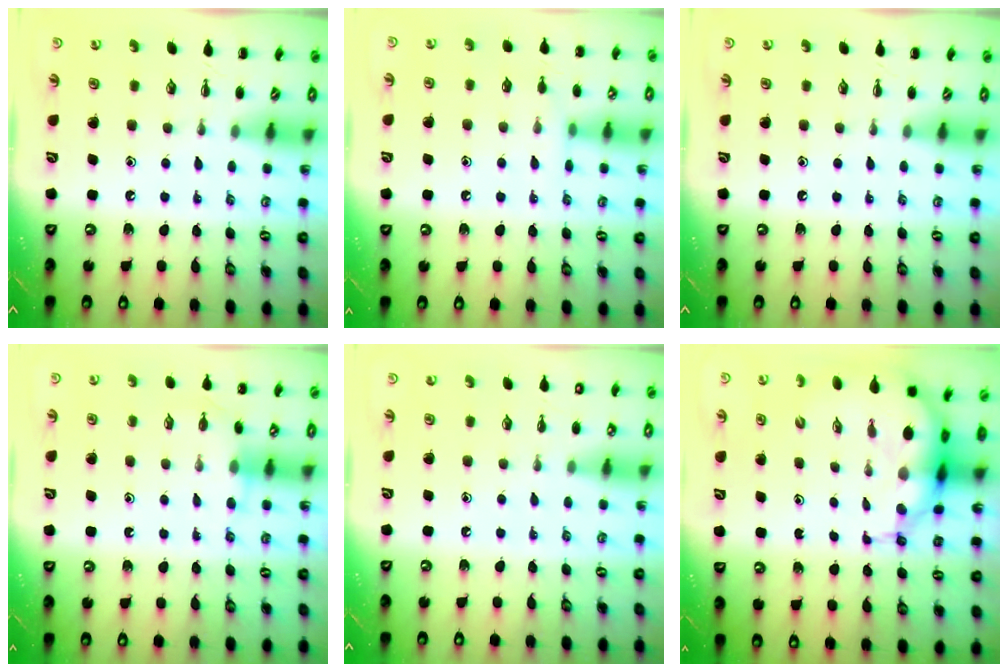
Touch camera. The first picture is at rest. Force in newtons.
{"total": 5.5, "press": 5.3, "slide": 1.5}
{"total": 0.0}
{"total": 5.2, "press": 5.0, "slide": 1.1}
{"total": 1.4, "press": 1.4, "slide": 0.1}
{"total": 9.3, "press": 8.9, "slide": 2.8}